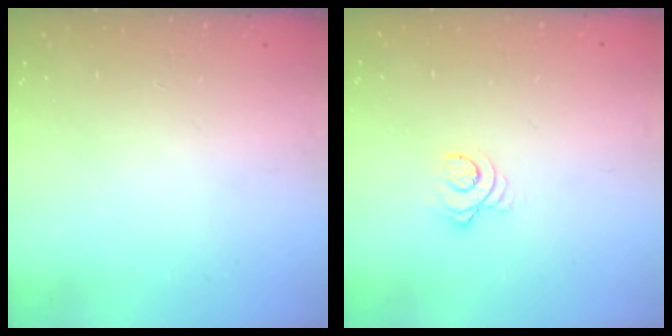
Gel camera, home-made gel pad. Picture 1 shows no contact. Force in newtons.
{"total": 3.5, "press": 3.5, "slide": 0.2}